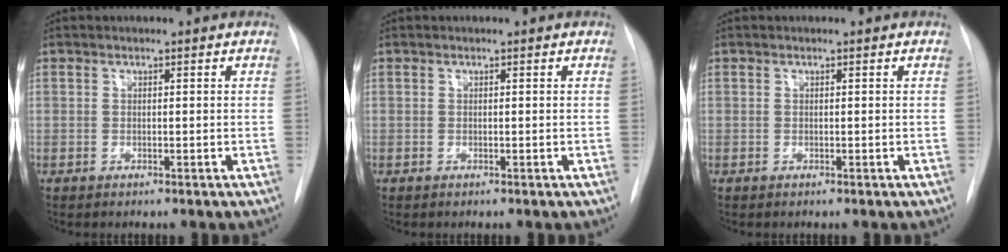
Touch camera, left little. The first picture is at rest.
{"total": 0.0}
{"total": 0.0}